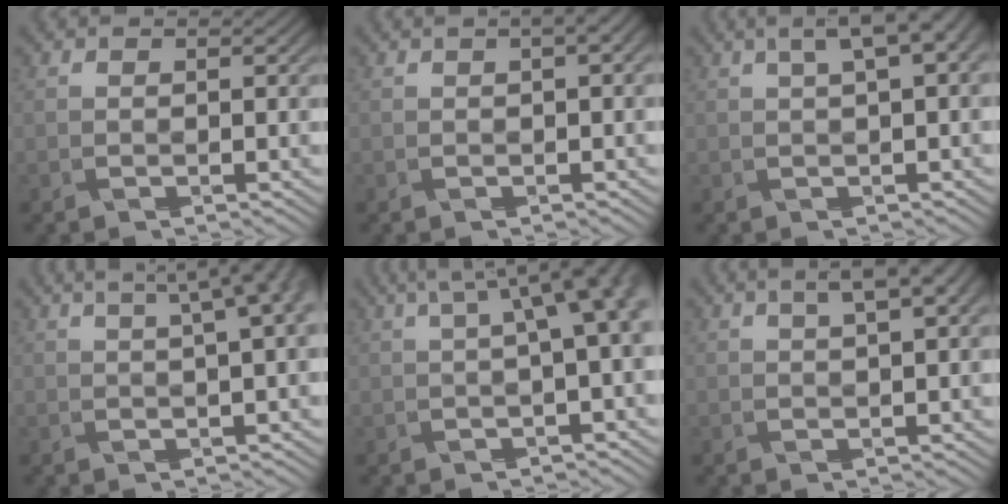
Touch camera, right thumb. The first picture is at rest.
{"total": 2.4, "force": [0.4, 0.8, 2.2], "torque": [-0.038, 0.002, 0.005]}
{"total": 5.6, "force": [1.9, 1.7, 5.0], "torque": [-0.094, 0.013, 0.034]}
{"total": 7.8, "force": [2.7, 1.6, 7.1], "torque": [-0.101, 0.025, 0.040]}
{"total": 10.8, "force": [2.7, 3.6, 9.8], "torque": [-0.138, 0.033, 0.040]}
{"total": 4.8, "force": [2.0, 1.2, 4.2], "torque": [-0.082, 0.012, 0.036]}